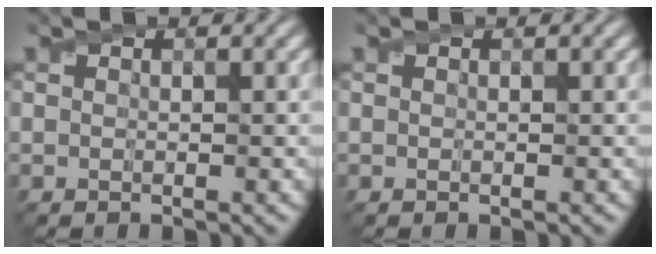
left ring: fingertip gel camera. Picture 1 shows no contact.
{"total": 0.0}